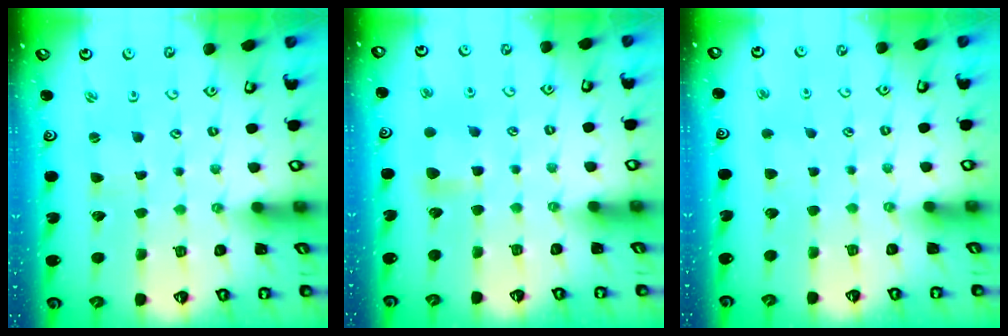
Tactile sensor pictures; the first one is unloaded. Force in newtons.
{"total": 6.3, "press": 6.2, "slide": 1.1}
{"total": 2.9, "press": 2.9, "slide": 0.4}